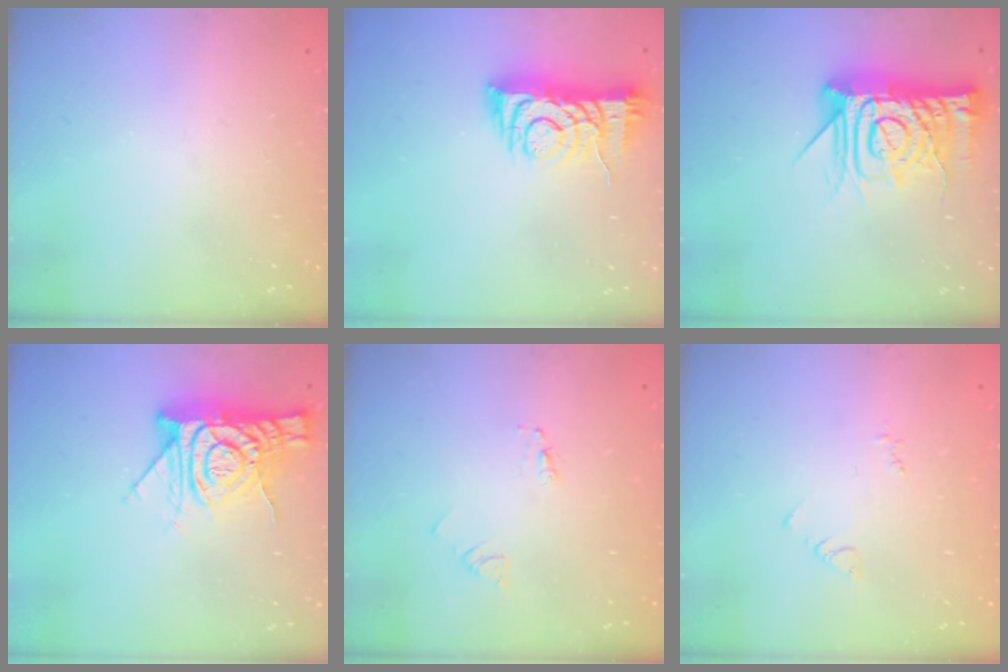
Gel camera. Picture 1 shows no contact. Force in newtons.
{"total": 8.3, "press": 8.2, "slide": 1.3}
{"total": 17.6, "press": 17.5, "slide": 1.7}
{"total": 13.0, "press": 13.0, "slide": 1.4}
{"total": 2.1, "press": 2.1, "slide": 0.1}
{"total": 2.9, "press": 2.9, "slide": 0.4}